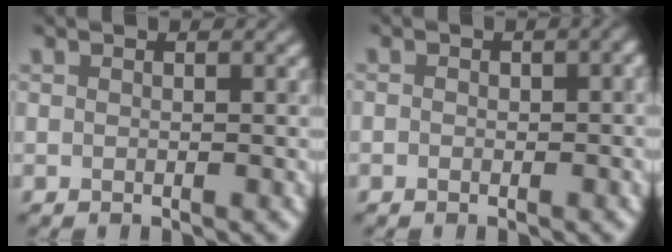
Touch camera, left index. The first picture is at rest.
{"total": 2.2, "force": [-0.2, 1.5, 1.6], "torque": [-0.014, -0.002, -0.003]}